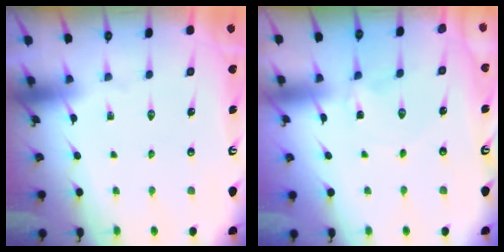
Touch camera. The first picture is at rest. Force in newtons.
{"total": 1.4, "press": 1.4, "slide": 0.3}